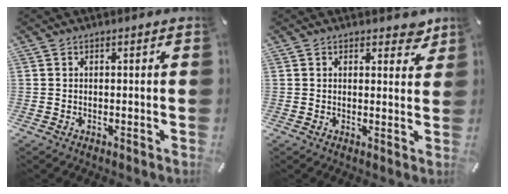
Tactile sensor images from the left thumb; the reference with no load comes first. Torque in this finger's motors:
{"motor_torque": [-0.67, -0.81, -0.44, 0.25, -0.01]}